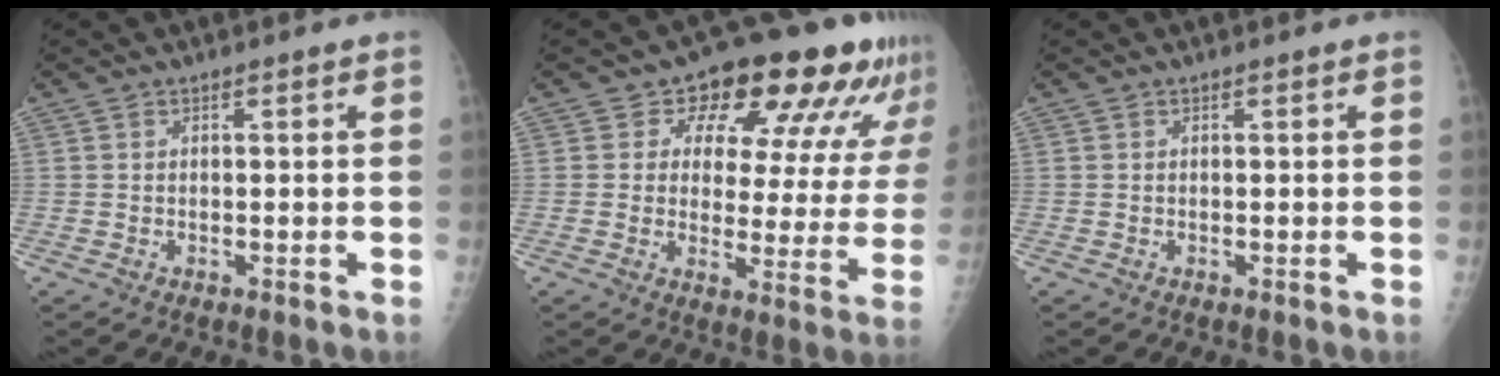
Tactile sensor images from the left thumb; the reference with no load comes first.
{"total": 18.2, "force": [11.1, 9.4, 11.0], "torque": [-0.093, -0.033, 0.131]}
{"total": 0.0}